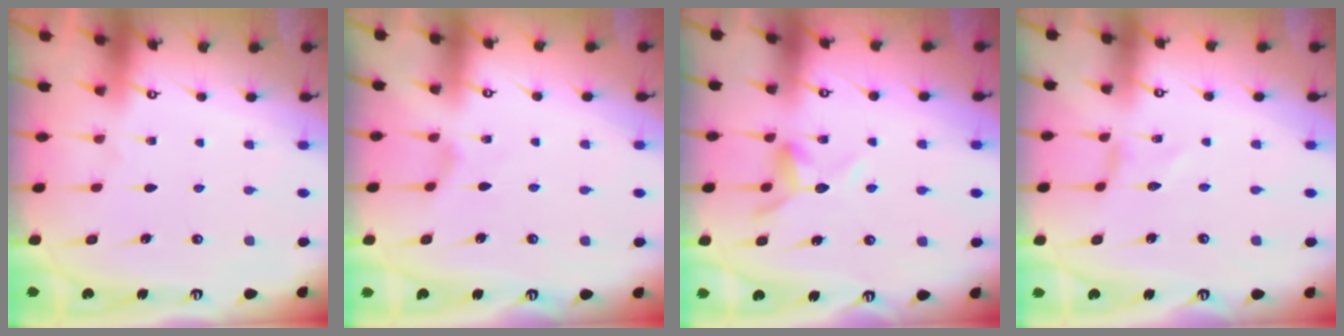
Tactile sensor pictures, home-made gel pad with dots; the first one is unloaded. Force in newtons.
{"total": 1.4, "press": 1.3, "slide": 0.4}
{"total": 6.9, "press": 6.9, "slide": 0.9}
{"total": 0.0}